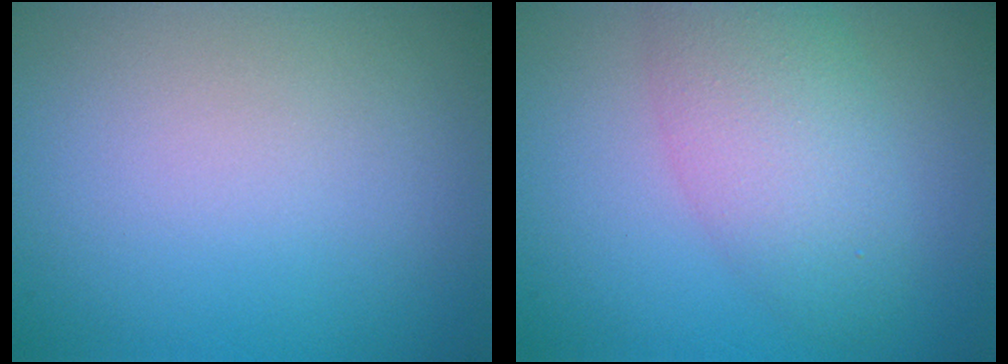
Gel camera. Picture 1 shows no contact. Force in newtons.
{"total": 5.1, "press": 5.1, "slide": 0.1}